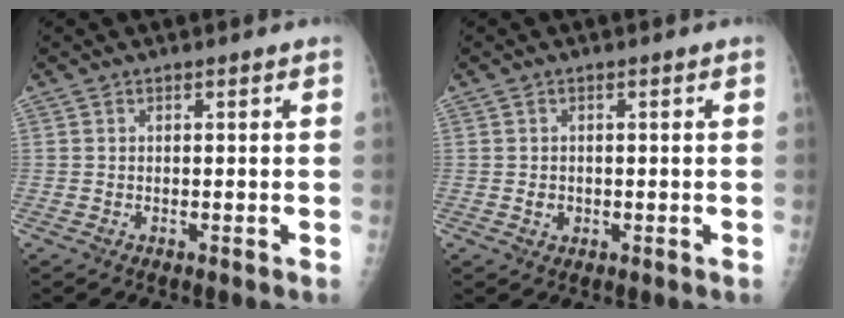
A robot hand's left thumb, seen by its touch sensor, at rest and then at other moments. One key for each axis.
{"total": 1.7, "fx": -0.2, "fy": 1.5, "fz": 0.8, "tx": -0.007, "ty": 0.002, "tz": 0.000}